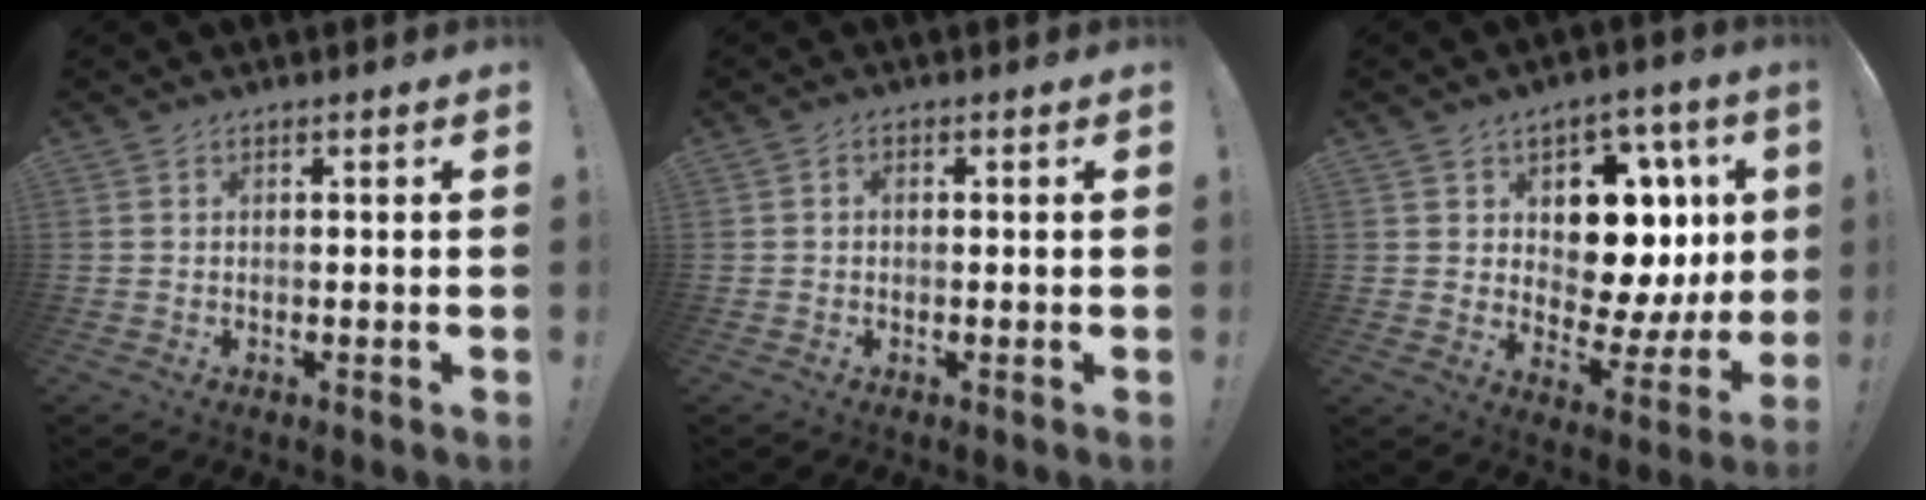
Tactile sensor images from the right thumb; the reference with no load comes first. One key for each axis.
{"total": 1.1, "fx": -0.5, "fy": 0.8, "fz": 0.6, "tx": -0.013, "ty": 0.005, "tz": -0.008}
{"total": 13.8, "fx": 4.5, "fy": 9.4, "fz": 9.0, "tx": -0.114, "ty": -0.033, "tz": 0.087}